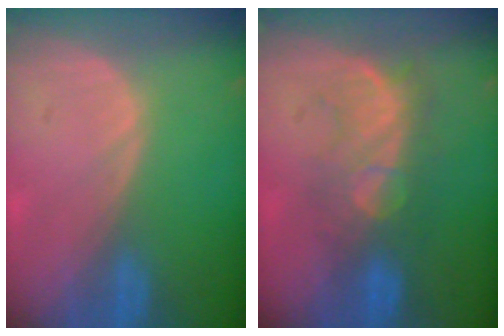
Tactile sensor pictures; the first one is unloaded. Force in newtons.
{"total": 8.2, "press": 7.9, "slide": 2.3}